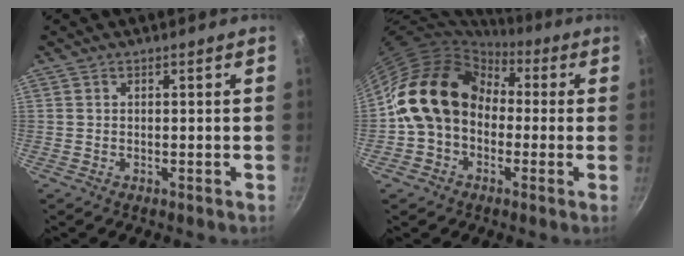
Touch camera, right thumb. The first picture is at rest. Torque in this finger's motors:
{"motor_torque": [2.50, 2.50, 1.18, -0.92, 0.27]}